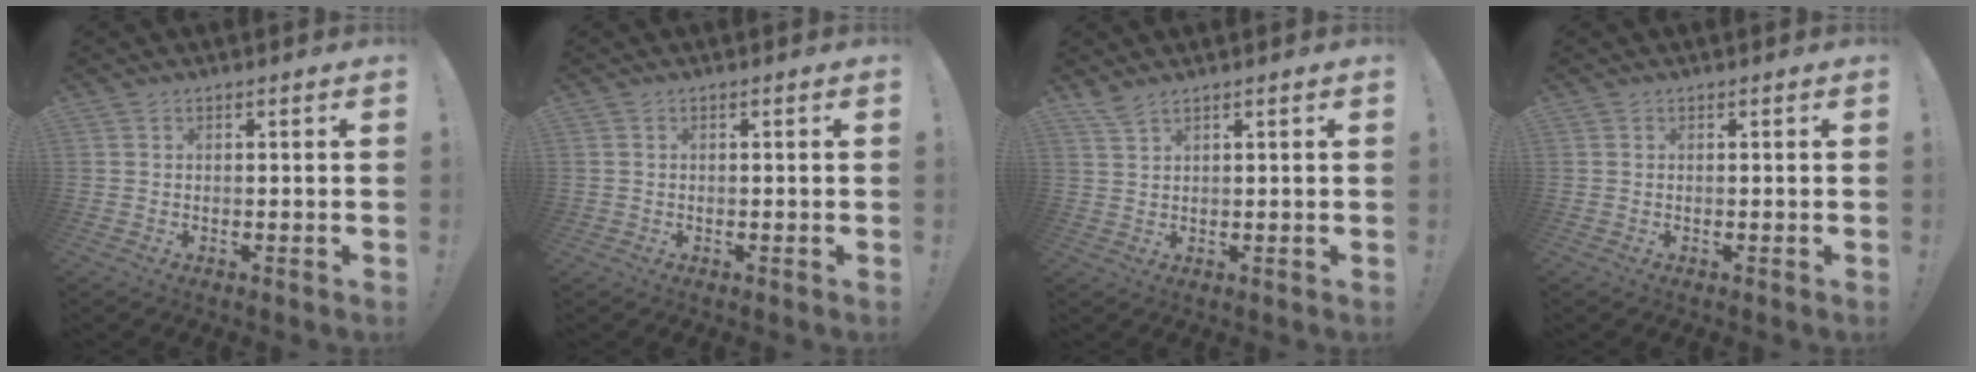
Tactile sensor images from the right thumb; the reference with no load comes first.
{"total": 0.8, "force": [-0.4, 0.7, 0.1], "torque": [0.001, 0.004, -0.007]}
{"total": 3.0, "force": [2.4, 0.3, 1.7], "torque": [-0.040, -0.010, 0.045]}
{"total": 0.0}